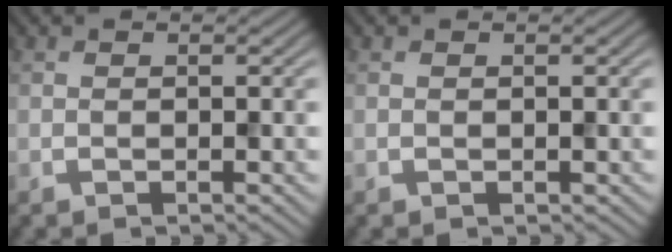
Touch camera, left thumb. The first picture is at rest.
{"total": 0.0}